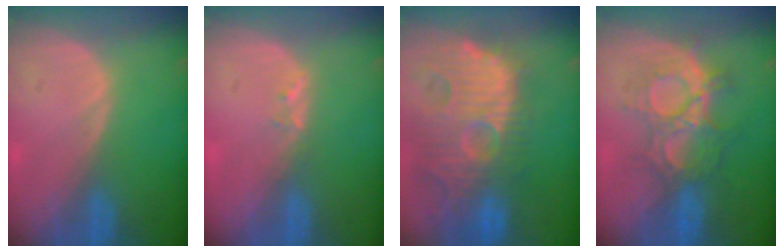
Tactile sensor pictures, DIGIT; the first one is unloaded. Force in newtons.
{"total": 1.4, "press": 1.3, "slide": 0.7}
{"total": 14.4, "press": 12.6, "slide": 7.1}
{"total": 8.7, "press": 8.5, "slide": 1.9}